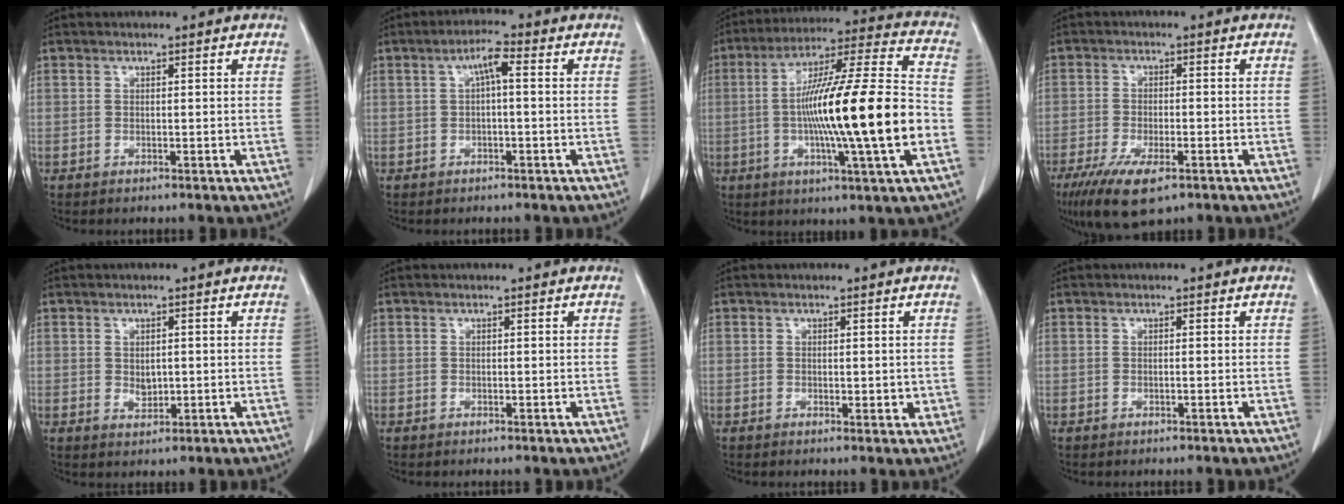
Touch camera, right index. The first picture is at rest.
{"total": 3.6, "force": [0.6, 0.6, 3.5], "torque": [-0.061, 0.016, 0.008]}
{"total": 21.9, "force": [-3.2, 0.4, 21.7], "torque": [-0.347, 0.005, -0.060]}
{"total": 8.8, "force": [-5.2, 2.9, 6.6], "torque": [-0.115, -0.016, -0.086]}
{"total": 2.3, "force": [0.1, 1.5, 1.7], "torque": [-0.028, -0.004, 0.009]}
{"total": 0.0}
{"total": 2.1, "force": [0.0, 1.0, 1.8], "torque": [-0.021, -0.004, 0.003]}
{"total": 0.0}